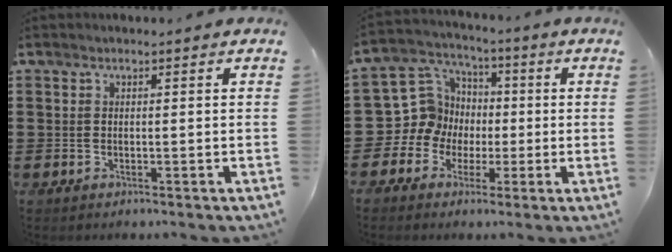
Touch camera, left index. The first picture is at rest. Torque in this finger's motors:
{"motor_torque": [0.07, 0.78, 0.02, -0.01]}